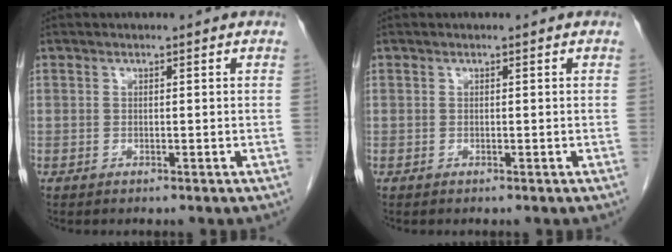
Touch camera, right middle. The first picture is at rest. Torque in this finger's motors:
{"motor_torque": [0.01, -0.34, 0.06, 0.00]}